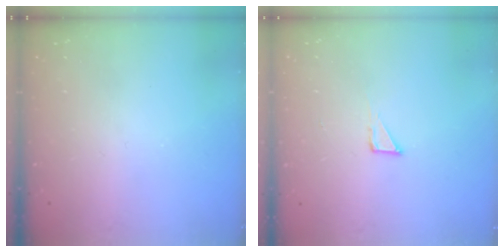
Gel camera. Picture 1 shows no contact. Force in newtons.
{"total": 2.8, "press": 2.8, "slide": 0.2}